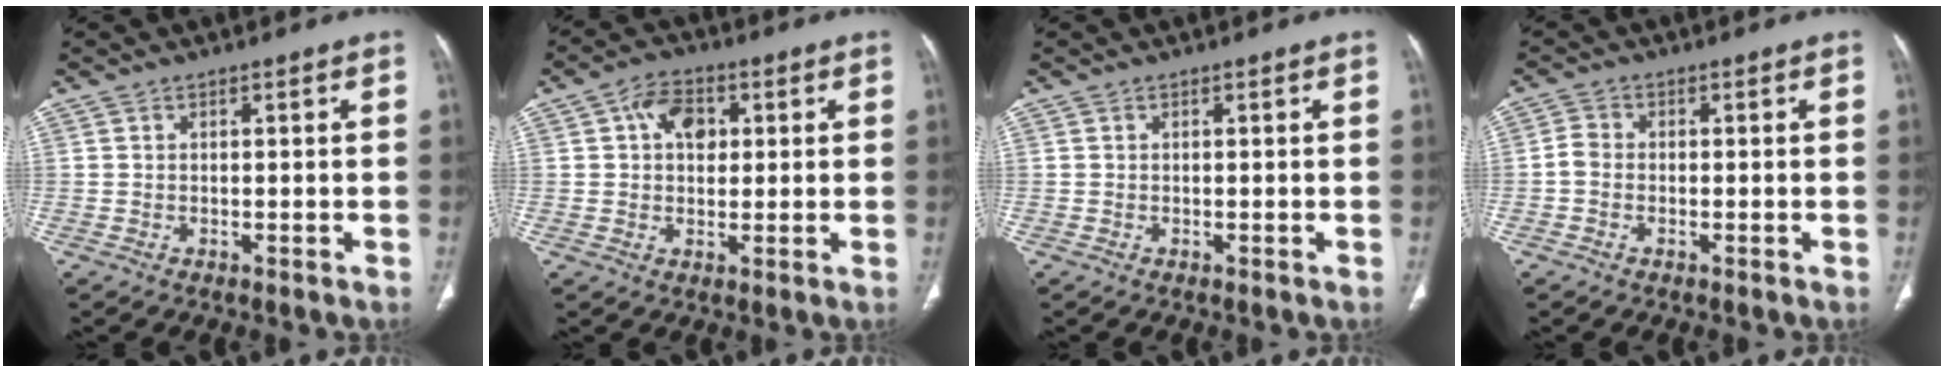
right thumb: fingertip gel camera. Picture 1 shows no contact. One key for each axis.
{"total": 6.9, "fx": 1.9, "fy": 4.8, "fz": 4.5, "tx": -0.047, "ty": 0.004, "tz": 0.026}
{"total": 0.0}
{"total": 2.4, "fx": -0.6, "fy": 1.7, "fz": 1.5, "tx": -0.026, "ty": 0.006, "tz": -0.018}